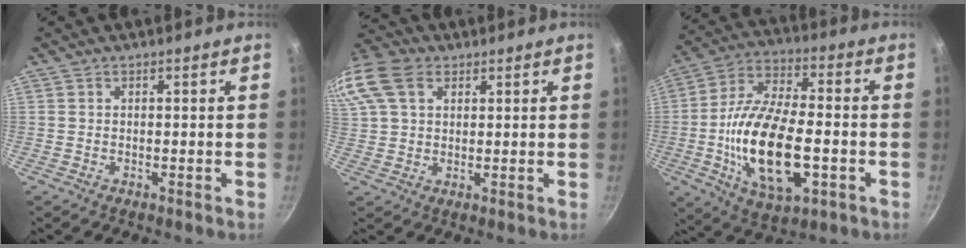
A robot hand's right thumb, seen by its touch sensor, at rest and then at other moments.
{"total": 20.3, "force": [8.2, 14.4, 11.6], "torque": [-0.290, 0.053, 0.152]}
{"total": 21.1, "force": [-4.3, 10.0, 18.1], "torque": [-0.330, 0.018, -0.078]}